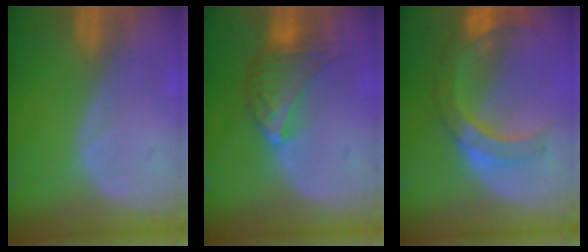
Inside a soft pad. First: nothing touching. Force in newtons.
{"total": 6.8, "press": 6.3, "slide": 2.6}
{"total": 8.3, "press": 7.9, "slide": 2.5}